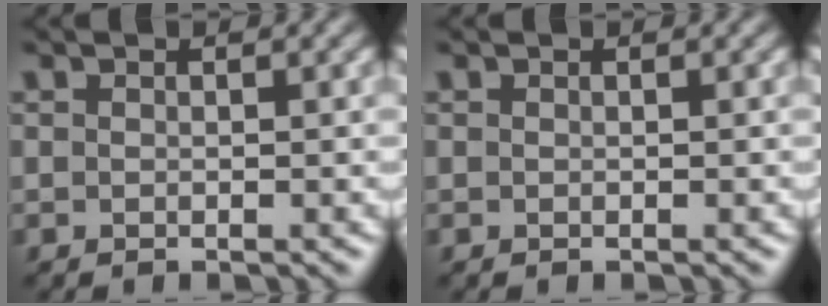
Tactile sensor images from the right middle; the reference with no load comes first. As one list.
[{"total": 0.0}]